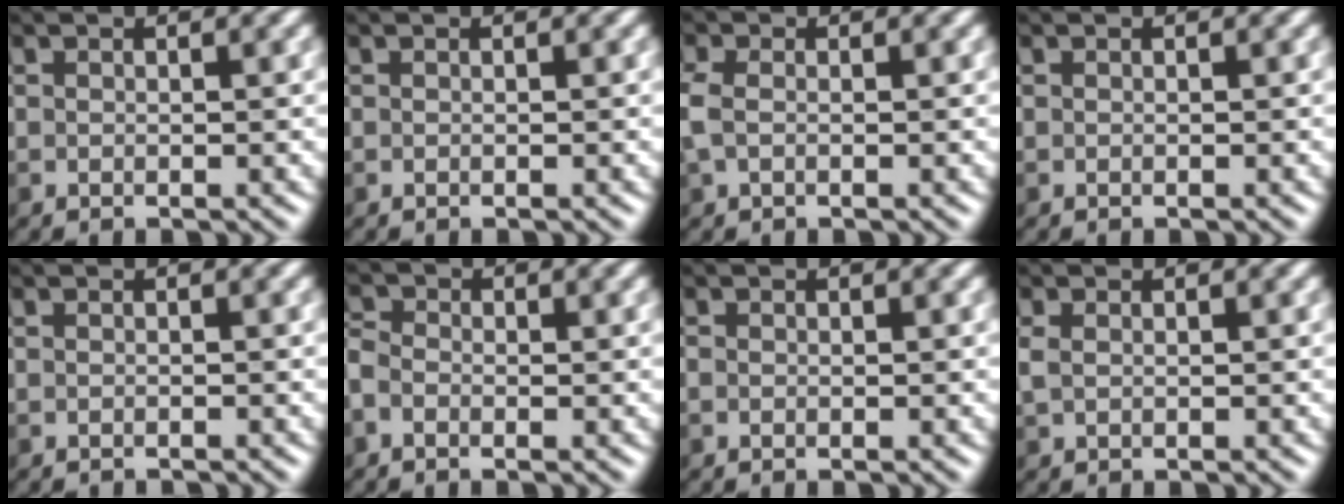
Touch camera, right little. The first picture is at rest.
{"total": 0.0}
{"total": 2.1, "force": [-0.1, 1.5, 1.5], "torque": [-0.043, 0.003, -0.009]}
{"total": 0.0}
{"total": 1.1, "force": [-1.0, 0.1, 0.3], "torque": [0.003, -0.003, -0.018]}
{"total": 1.9, "force": [-0.8, 1.4, 1.0], "torque": [-0.027, 0.004, -0.026]}
{"total": 0.0}
{"total": 1.1, "force": [0.2, 0.7, 0.8], "torque": [-0.022, 0.001, 0.003]}